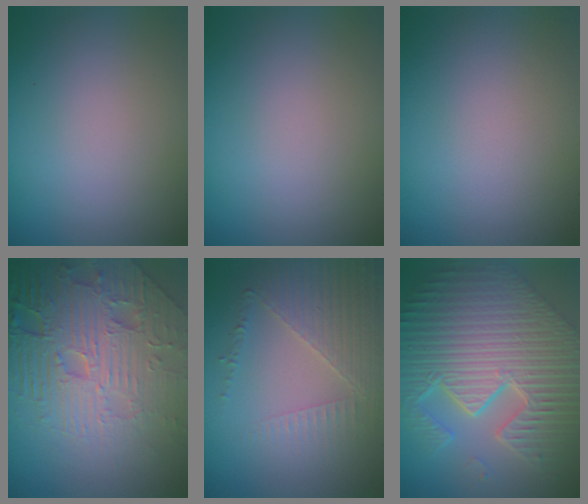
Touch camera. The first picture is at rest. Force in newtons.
{"total": 0.0}
{"total": 0.0}
{"total": 8.4, "press": 6.1, "slide": 5.7}
{"total": 3.5, "press": 3.2, "slide": 1.4}
{"total": 11.4, "press": 7.4, "slide": 8.7}